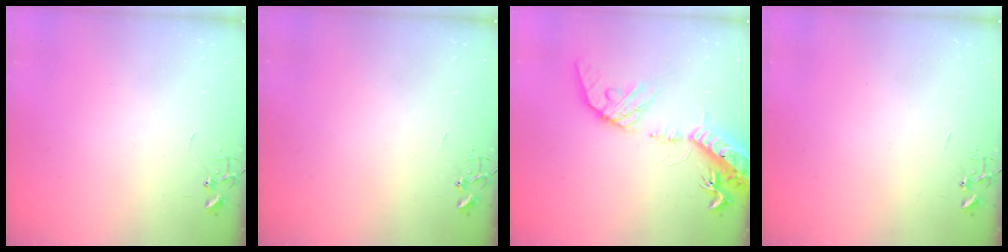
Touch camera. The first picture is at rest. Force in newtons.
{"total": 0.0}
{"total": 18.0, "press": 17.7, "slide": 3.3}
{"total": 0.0}